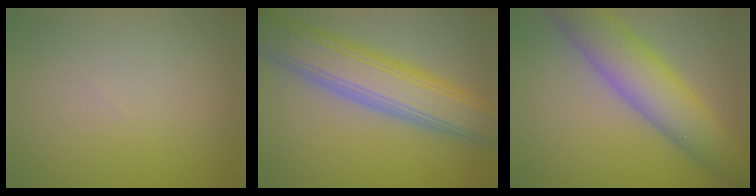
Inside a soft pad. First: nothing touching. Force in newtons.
{"total": 8.5, "press": 8.5, "slide": 0.3}
{"total": 7.6, "press": 7.6, "slide": 0.3}